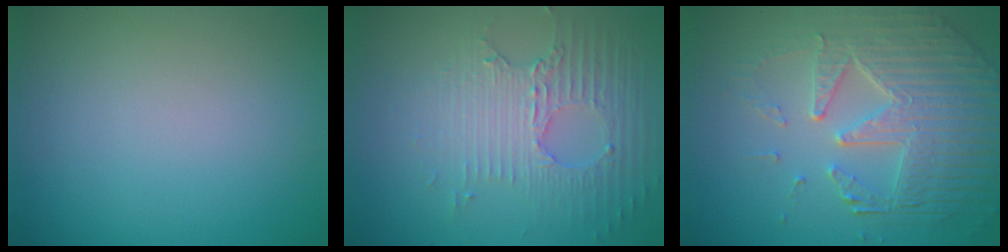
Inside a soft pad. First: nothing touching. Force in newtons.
{"total": 5.4, "press": 3.5, "slide": 4.1}
{"total": 7.2, "press": 5.2, "slide": 5.0}